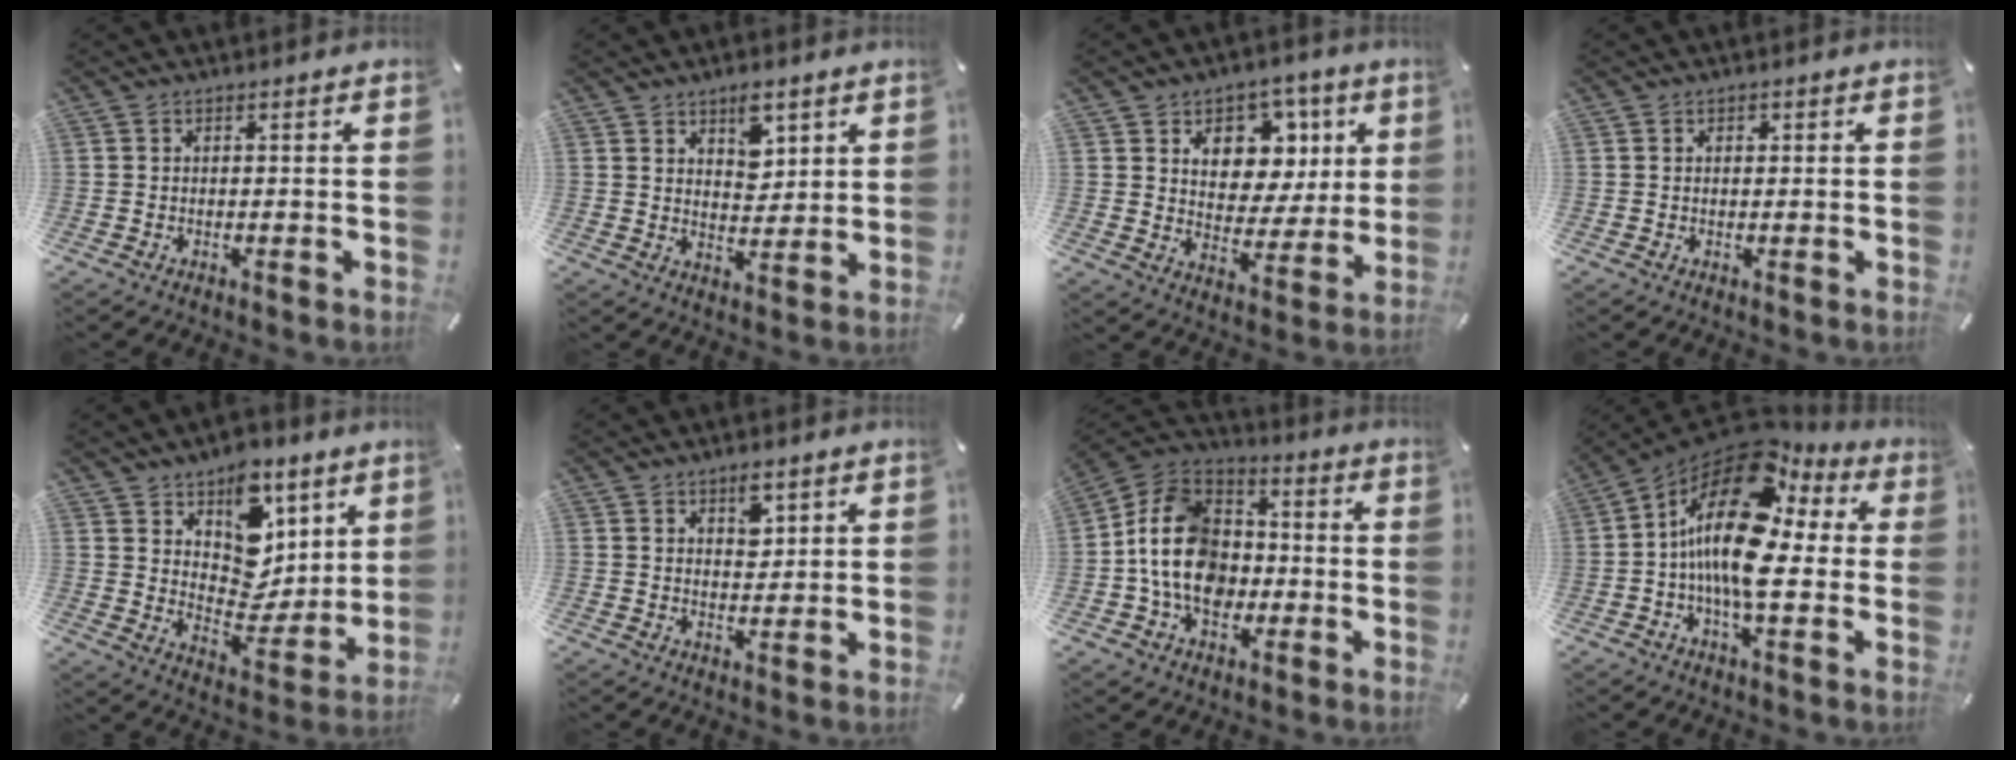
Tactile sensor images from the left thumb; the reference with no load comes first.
{"total": 6.9, "force": [4.3, 4.4, 3.3], "torque": [-0.032, -0.019, 0.069]}
{"total": 12.1, "force": [4.7, 10.0, 5.0], "torque": [-0.061, -0.031, 0.087]}
{"total": 0.9, "force": [0.2, 0.7, 0.5], "torque": [-0.012, 0.003, 0.003]}
{"total": 13.3, "force": [7.0, 10.2, 4.8], "torque": [-0.043, -0.078, 0.129]}
{"total": 5.1, "force": [3.0, 3.1, 2.8], "torque": [-0.022, -0.015, 0.045]}
{"total": 14.7, "force": [-3.0, 11.8, 8.4], "torque": [-0.178, 0.025, -0.056]}
{"total": 20.0, "force": [1.9, 9.8, 17.2], "torque": [-0.328, -0.026, 0.030]}